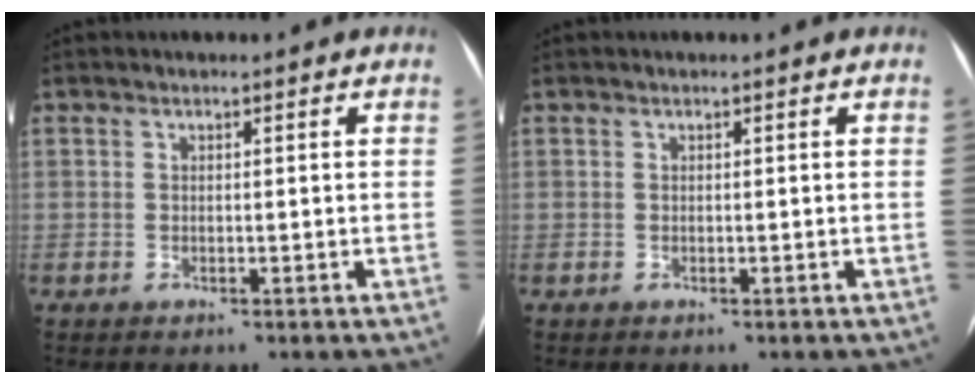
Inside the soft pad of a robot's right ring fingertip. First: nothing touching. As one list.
[{"total": 0.0}]